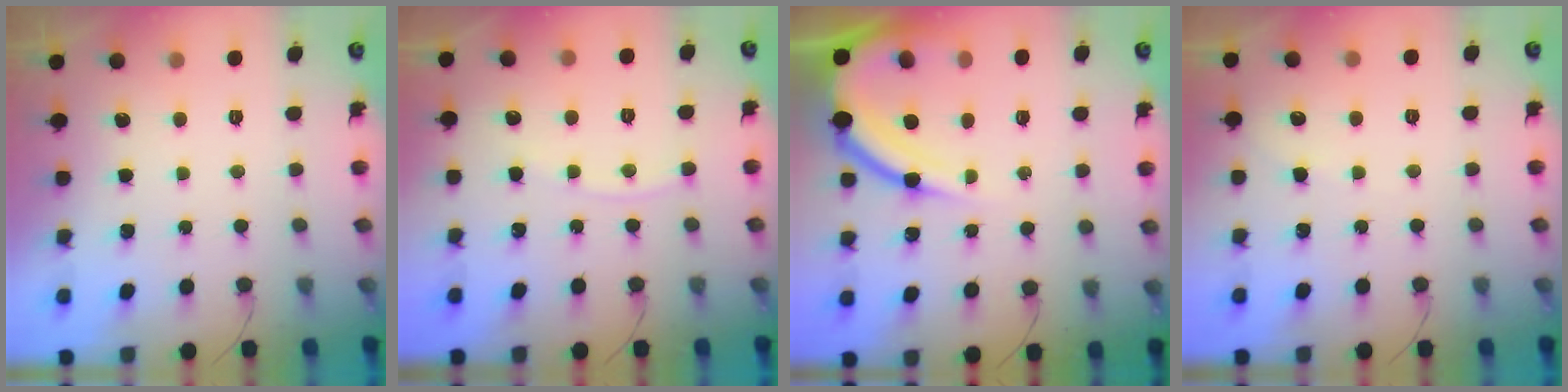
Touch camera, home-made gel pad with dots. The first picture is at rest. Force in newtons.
{"total": 4.6, "press": 4.5, "slide": 0.7}
{"total": 12.7, "press": 12.6, "slide": 1.5}
{"total": 1.3, "press": 1.3, "slide": 0.2}